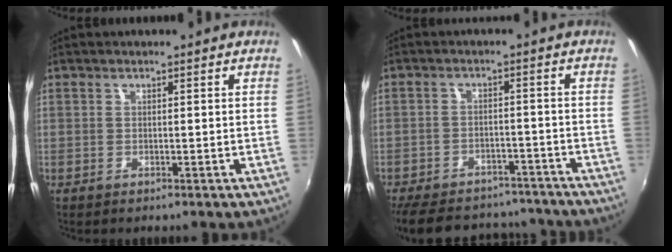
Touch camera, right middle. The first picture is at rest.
{"total": 20.7, "force": [-17.3, 8.4, 7.5], "torque": [-0.173, 0.019, -0.226]}